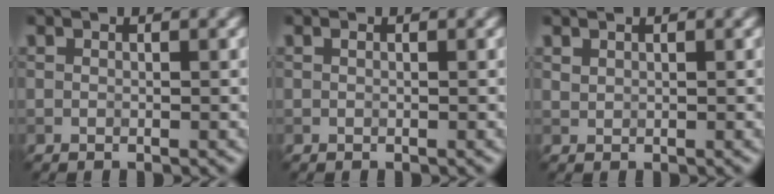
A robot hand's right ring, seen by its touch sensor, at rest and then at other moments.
{"total": 0.0}
{"total": 0.6, "force": [0.5, 0.3, 0.2], "torque": [-0.007, 0.000, 0.016]}